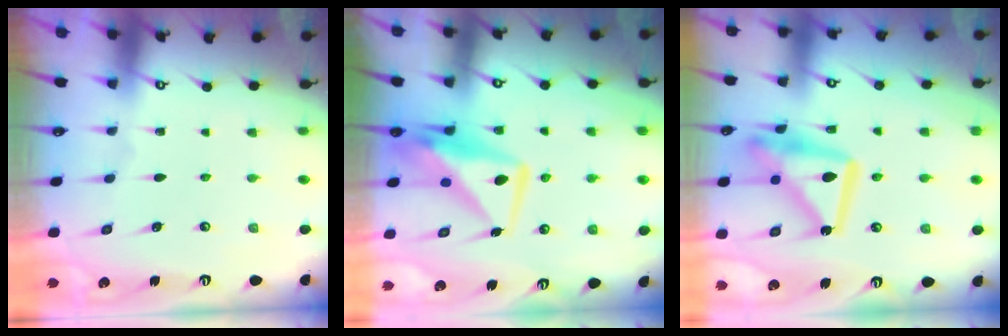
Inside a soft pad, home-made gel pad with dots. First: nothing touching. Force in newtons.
{"total": 11.8, "press": 11.7, "slide": 0.8}
{"total": 17.1, "press": 17.1, "slide": 1.5}